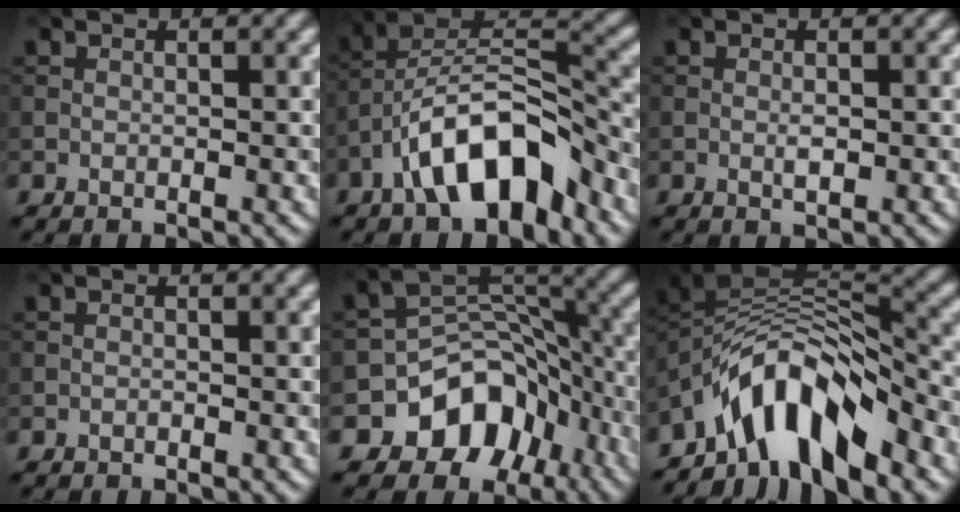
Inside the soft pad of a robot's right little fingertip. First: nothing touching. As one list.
[{"total": 9.0, "force": [-5.0, 3.6, 6.5], "torque": [-0.104, 0.021, -0.092]}, {"total": 0.9, "force": [-0.1, 0.3, 0.8], "torque": [-0.018, -0.002, -0.002]}, {"total": 0.0}, {"total": 8.9, "force": [-4.7, 6.6, 3.7], "torque": [-0.042, 0.000, -0.086]}, {"total": 9.4, "force": [-5.9, 3.7, 6.3], "torque": [-0.089, 0.010, -0.115]}]